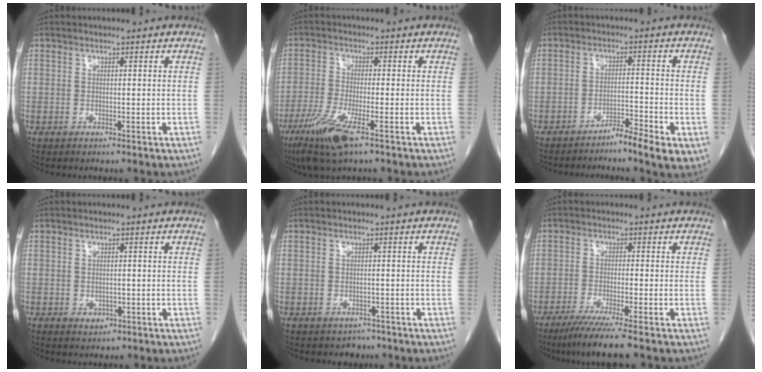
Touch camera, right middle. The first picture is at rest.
{"total": 8.0, "force": [-4.6, 0.7, 6.6], "torque": [-0.140, -0.023, -0.086]}
{"total": 1.2, "force": [-0.8, -0.2, 0.9], "torque": [-0.015, 0.000, -0.011]}
{"total": 1.2, "force": [-0.4, 1.0, 0.6], "torque": [-0.008, 0.002, -0.001]}
{"total": 2.3, "force": [-1.7, 1.6, 0.2], "torque": [-0.005, 0.004, -0.024]}
{"total": 6.8, "force": [-5.1, -1.0, 4.4], "torque": [-0.069, -0.020, -0.089]}